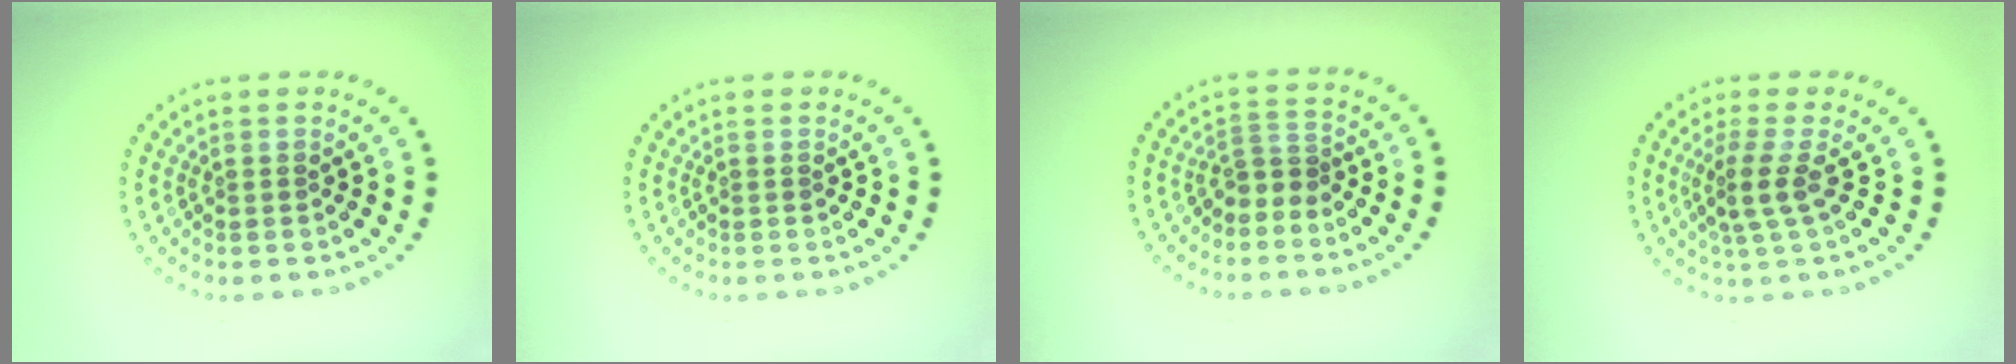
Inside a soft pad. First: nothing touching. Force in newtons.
{"total": 0.0}
{"total": 1.9, "press": 1.2, "slide": 1.5}
{"total": 2.6, "press": 1.9, "slide": 1.9}